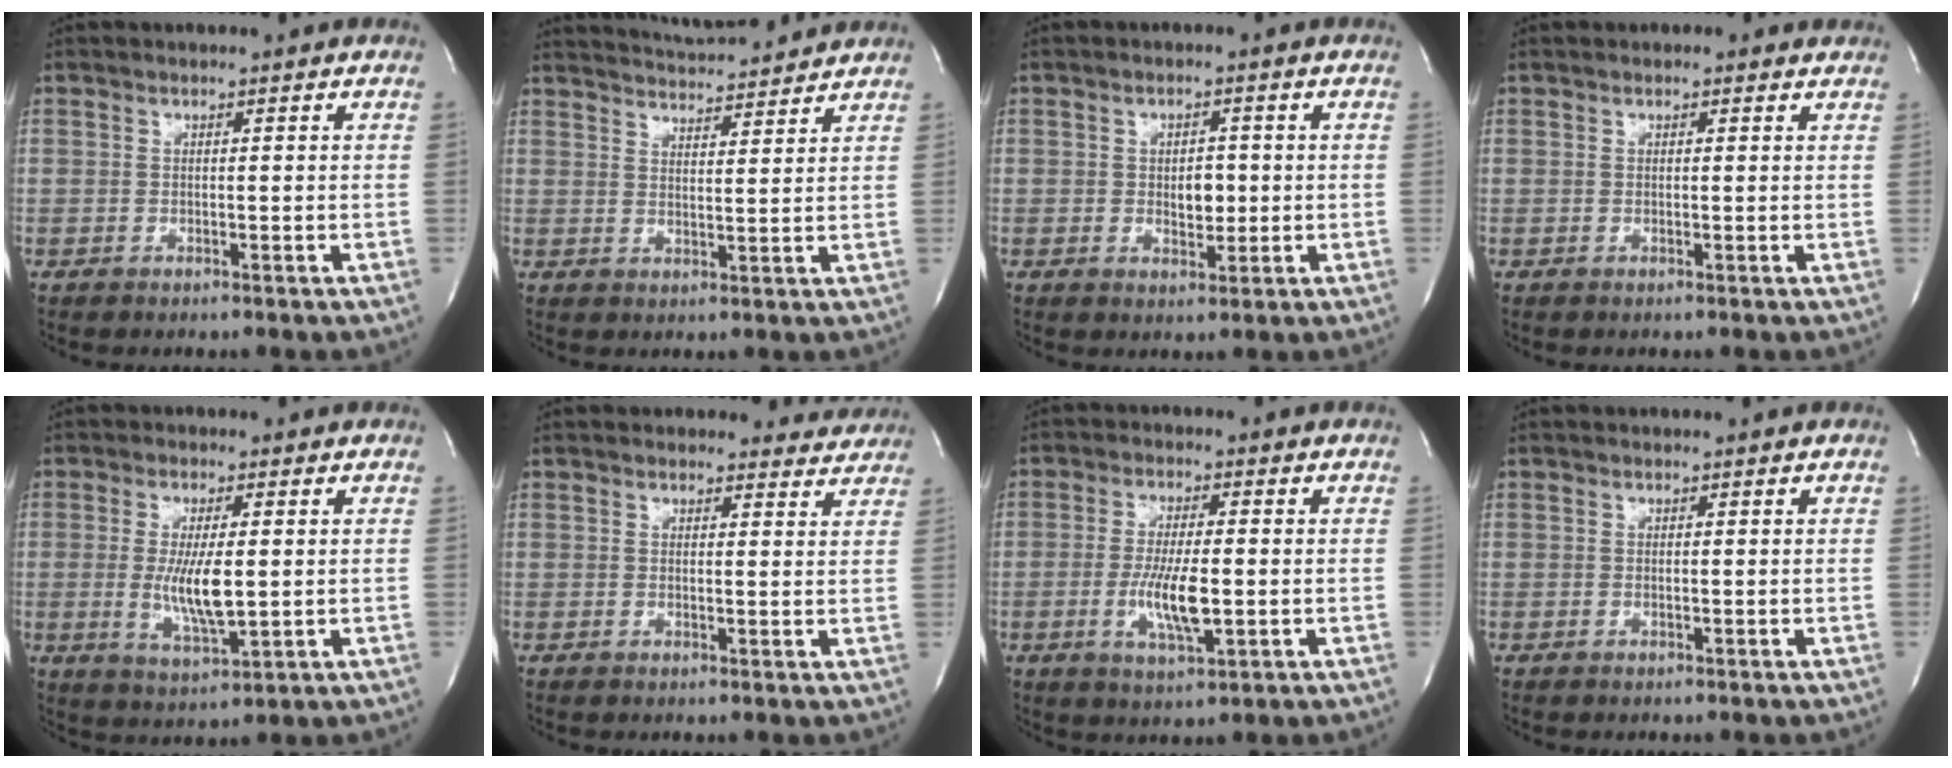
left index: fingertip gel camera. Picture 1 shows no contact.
{"total": 10.9, "force": [10.4, 0.9, 3.2], "torque": [-0.059, 0.015, 0.150]}
{"total": 3.4, "force": [-0.1, 2.0, 2.7], "torque": [-0.038, 0.001, 0.004]}
{"total": 1.0, "force": [0.8, 0.6, 0.2], "torque": [-0.003, 0.001, 0.005]}
{"total": 7.4, "force": [-0.1, 1.6, 7.2], "torque": [-0.141, -0.017, 0.001]}
{"total": 4.9, "force": [4.7, 1.6, -0.4], "torque": [0.022, -0.014, 0.031]}
{"total": 7.3, "force": [-1.4, 1.4, 7.1], "torque": [-0.138, -0.010, -0.024]}
{"total": 0.0}